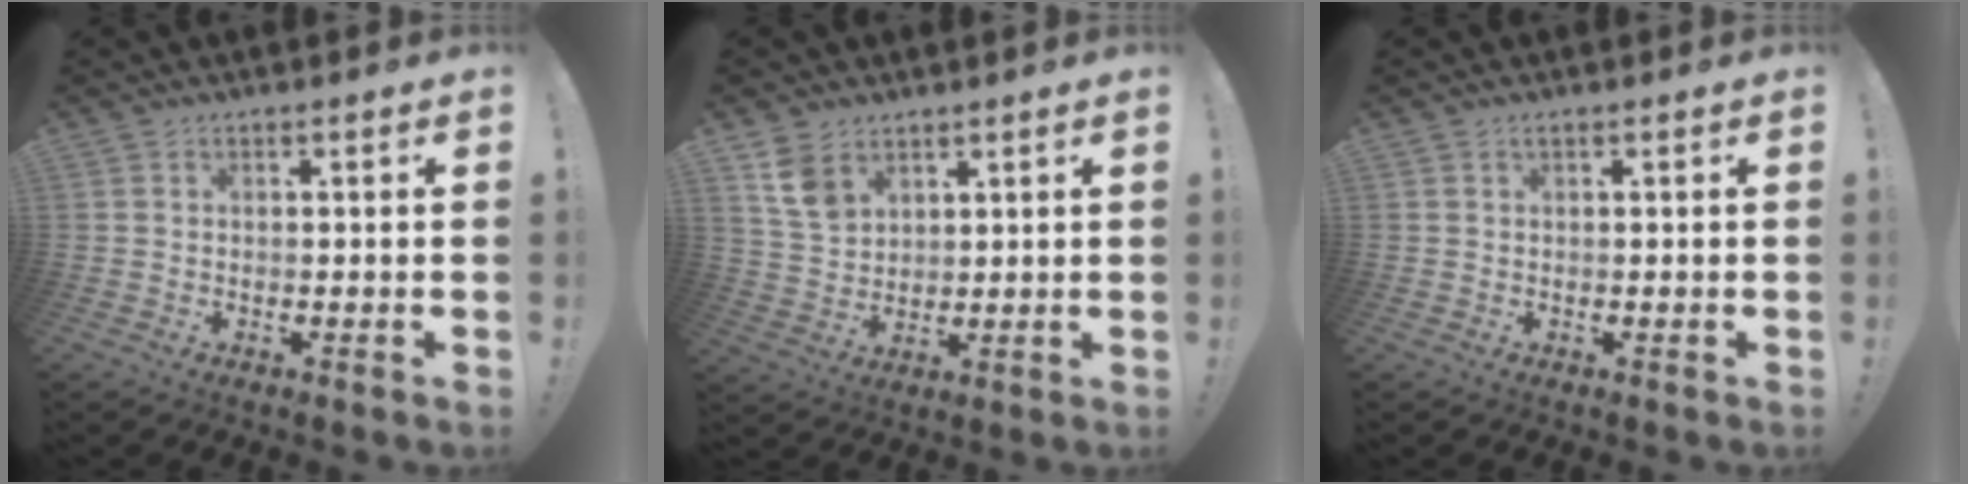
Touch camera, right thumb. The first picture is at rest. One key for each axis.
{"total": 8.4, "fx": 5.2, "fy": 5.4, "fz": 3.7, "tx": -0.054, "ty": -0.020, "tz": 0.105}
{"total": 0.6, "fx": 0.4, "fy": 0.1, "fz": 0.4, "tx": -0.014, "ty": 0.003, "tz": 0.007}